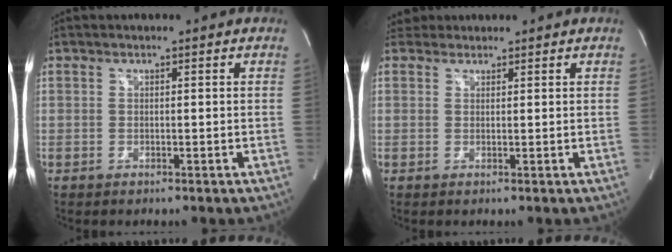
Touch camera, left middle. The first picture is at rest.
{"total": 1.9, "force": [1.6, 0.8, -0.5], "torque": [0.006, 0.017, 0.027]}